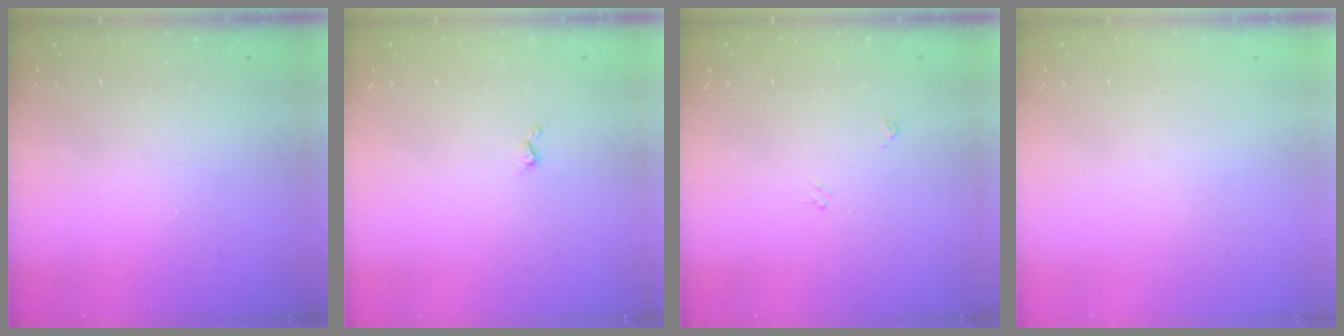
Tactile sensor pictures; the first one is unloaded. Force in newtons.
{"total": 2.2, "press": 2.1, "slide": 0.5}
{"total": 3.7, "press": 3.7, "slide": 0.6}
{"total": 0.0}